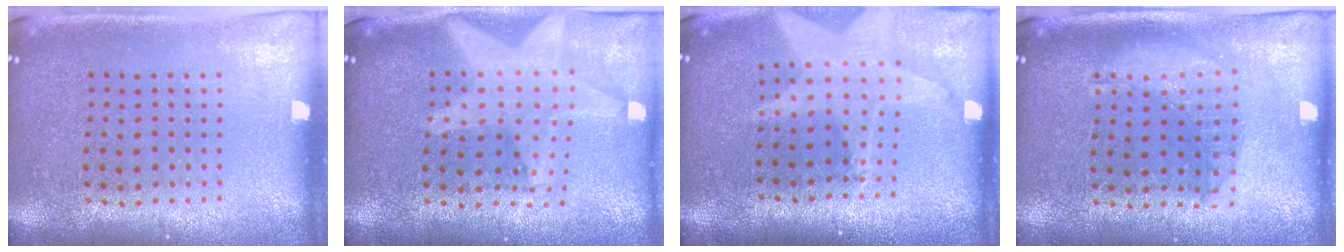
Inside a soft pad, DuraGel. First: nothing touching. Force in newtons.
{"total": 2.3, "press": 1.9, "slide": 1.3}
{"total": 2.0, "press": 1.6, "slide": 1.2}
{"total": 1.4, "press": 1.3, "slide": 0.4}